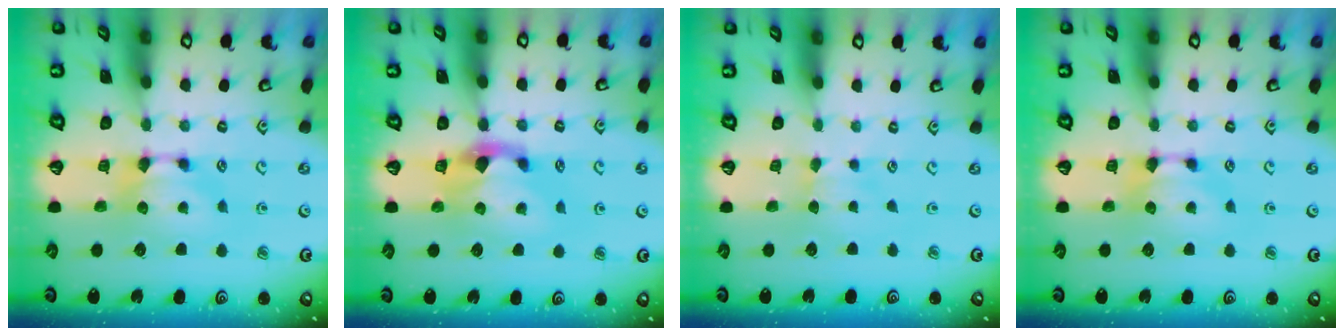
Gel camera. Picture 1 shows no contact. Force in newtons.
{"total": 2.2, "press": 1.9, "slide": 1.2}
{"total": 2.4, "press": 2.3, "slide": 0.6}
{"total": 0.0}